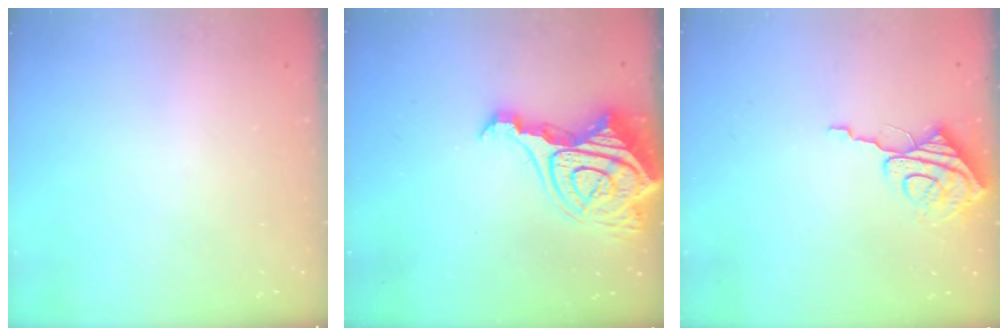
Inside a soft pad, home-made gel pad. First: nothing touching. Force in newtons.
{"total": 20.6, "press": 20.5, "slide": 2.0}
{"total": 9.0, "press": 8.9, "slide": 0.9}